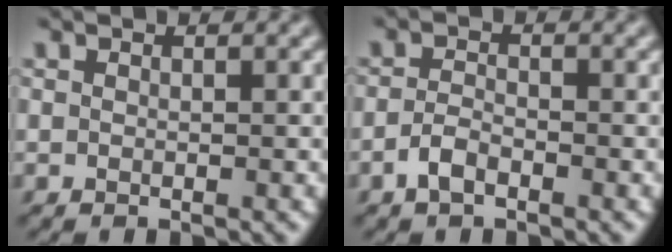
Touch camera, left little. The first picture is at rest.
{"total": 1.9, "force": [-1.3, 0.7, 1.2], "torque": [-0.024, 0.004, -0.031]}